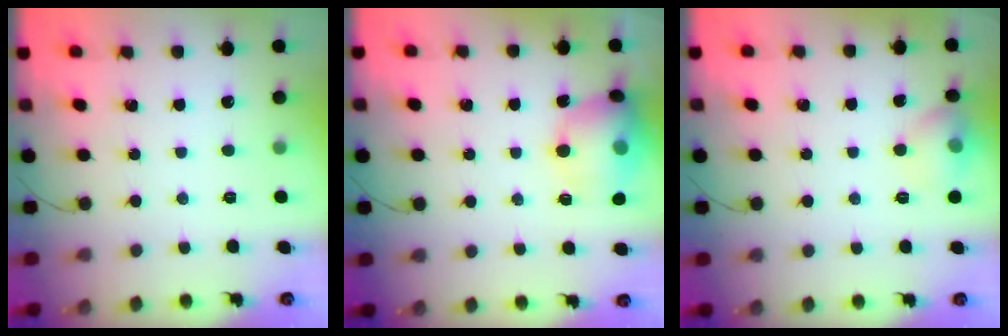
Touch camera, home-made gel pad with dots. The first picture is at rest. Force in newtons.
{"total": 14.9, "press": 14.6, "slide": 3.1}
{"total": 9.9, "press": 8.2, "slide": 5.5}